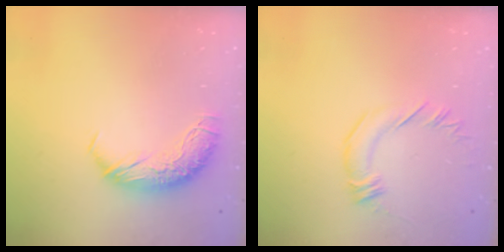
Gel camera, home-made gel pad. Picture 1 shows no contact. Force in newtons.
{"total": 2.5, "press": 2.4, "slide": 0.3}